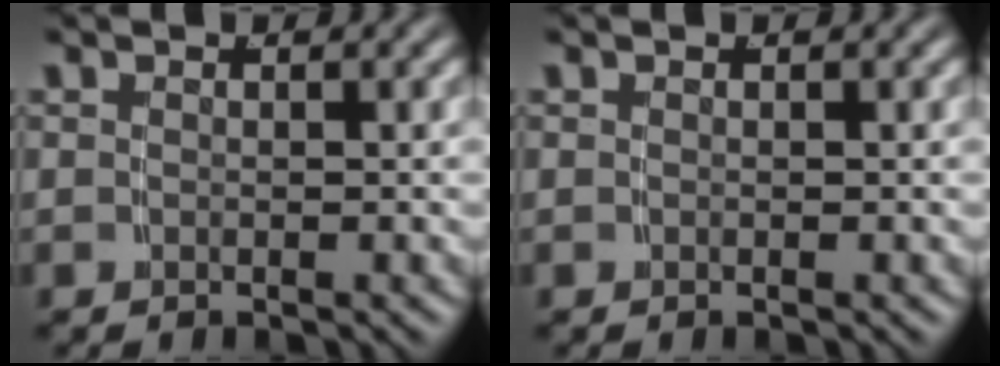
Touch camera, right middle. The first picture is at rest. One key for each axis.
{"total": 0.0}